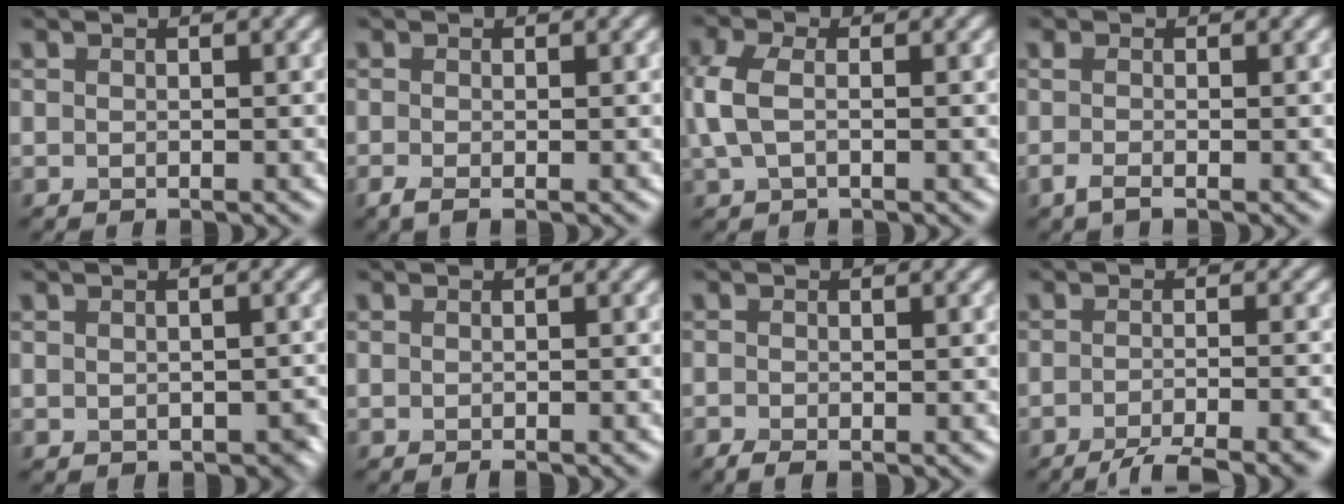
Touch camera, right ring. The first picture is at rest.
{"total": 1.3, "force": [-0.6, 0.3, 1.1], "torque": [-0.026, -0.009, -0.013]}
{"total": 3.7, "force": [0.4, 2.2, 3.0], "torque": [-0.081, 0.007, 0.003]}
{"total": 1.6, "force": [-0.5, 0.5, 1.4], "torque": [-0.032, -0.010, -0.016]}
{"total": 2.0, "force": [-0.6, 1.5, 1.3], "torque": [-0.014, -0.011, -0.002]}
{"total": 1.1, "force": [-0.8, 0.1, 0.8], "torque": [-0.008, -0.002, -0.011]}
{"total": 1.1, "force": [-0.7, 0.3, 0.8], "torque": [-0.017, -0.005, -0.016]}
{"total": 7.6, "force": [-5.5, 1.6, 5.0], "torque": [-0.060, -0.011, -0.082]}